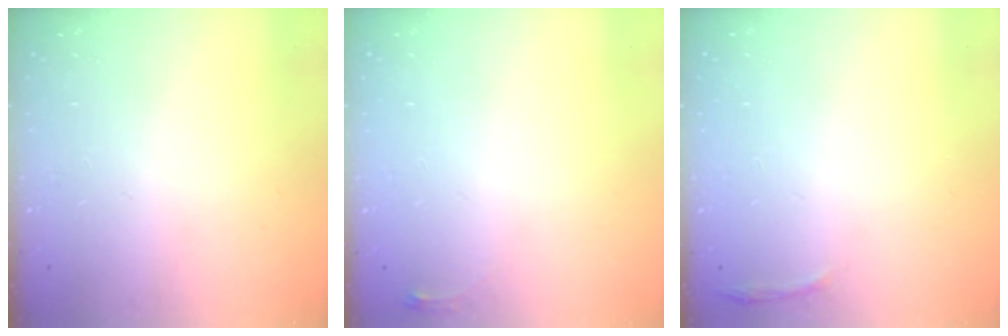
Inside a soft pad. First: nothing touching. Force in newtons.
{"total": 3.6, "press": 3.6, "slide": 0.5}
{"total": 3.0, "press": 1.9, "slide": 2.3}